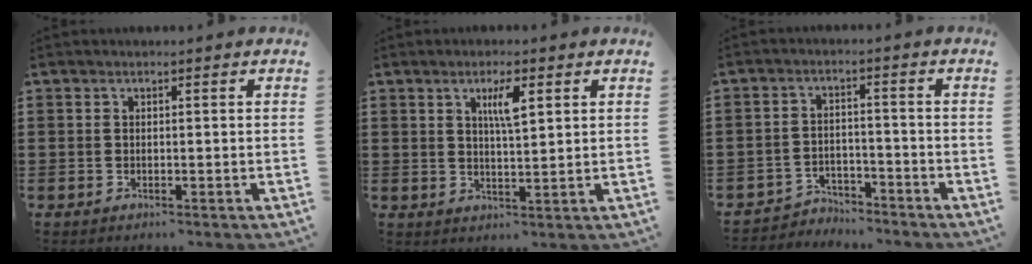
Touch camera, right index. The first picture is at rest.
{"total": 4.3, "force": [1.8, 1.0, 3.7], "torque": [-0.071, 0.005, 0.026]}
{"total": 3.6, "force": [-3.5, 0.6, -0.2], "torque": [-0.007, 0.002, -0.076]}